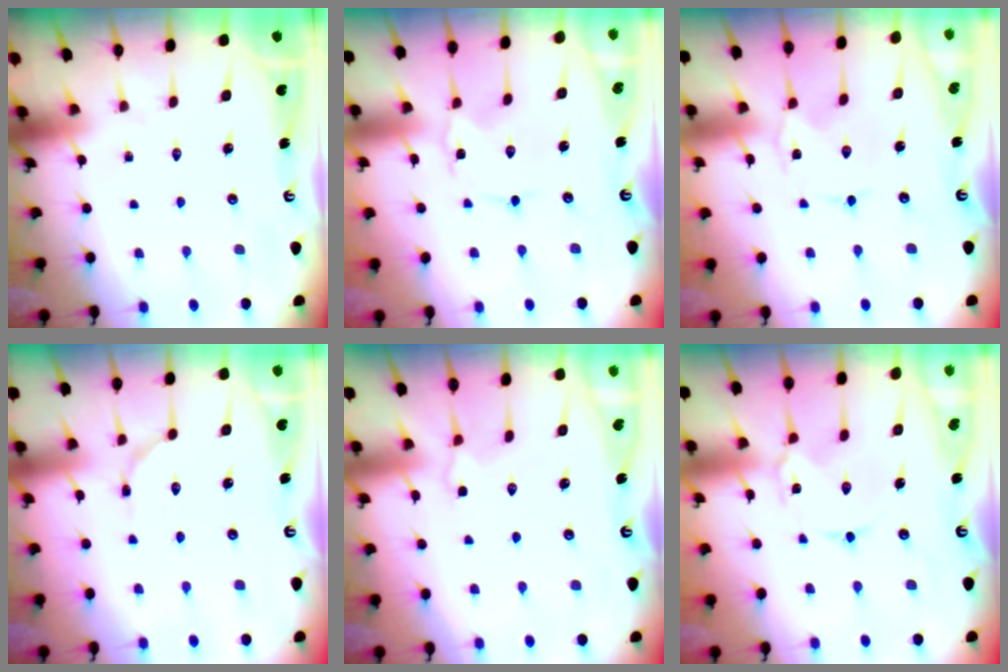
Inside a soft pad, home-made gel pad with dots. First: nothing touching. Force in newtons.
{"total": 0.7, "press": 0.7, "slide": 0.1}
{"total": 0.0}
{"total": 4.4, "press": 4.4, "slide": 0.5}
{"total": 2.6, "press": 2.5, "slide": 0.7}
{"total": 1.9, "press": 1.9, "slide": 0.4}